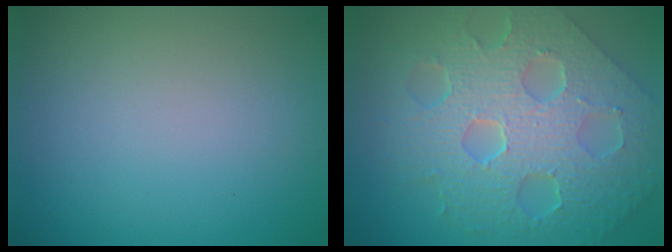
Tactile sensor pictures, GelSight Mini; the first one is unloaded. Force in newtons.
{"total": 9.8, "press": 6.8, "slide": 7.0}